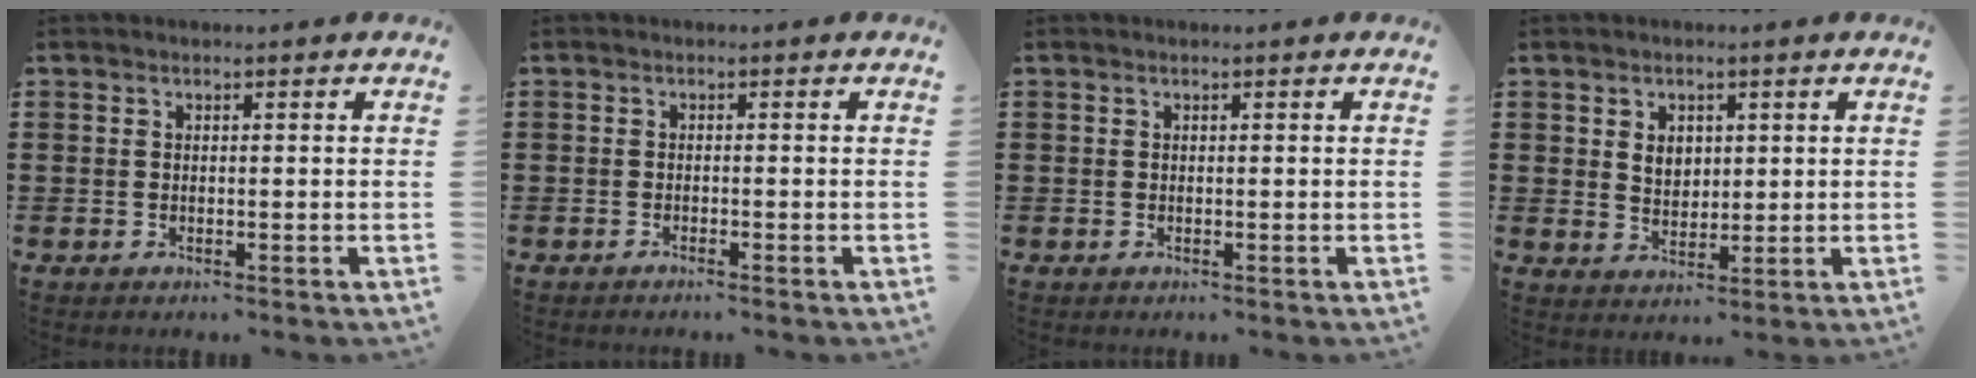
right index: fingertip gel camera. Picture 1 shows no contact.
{"total": 0.7, "force": [-0.7, -0.1, 0.2], "torque": [-0.006, -0.001, -0.014]}
{"total": 0.0}
{"total": 3.2, "force": [1.1, 2.4, 1.8], "torque": [-0.034, 0.007, 0.017]}